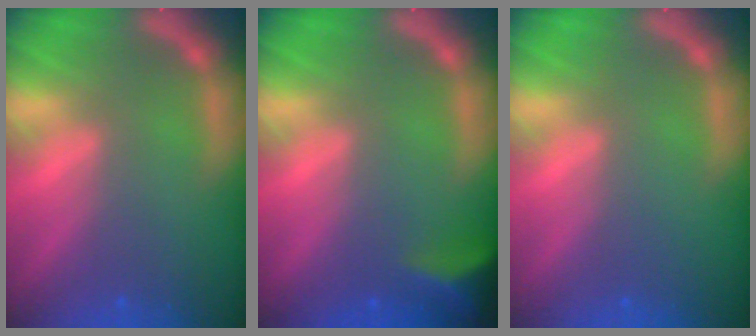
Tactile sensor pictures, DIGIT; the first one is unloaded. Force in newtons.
{"total": 4.5}
{"total": 0.0}